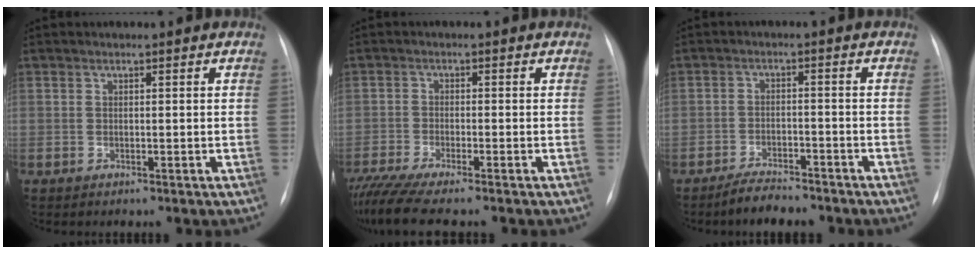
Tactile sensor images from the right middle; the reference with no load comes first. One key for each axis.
{"total": 7.8, "fx": -6.6, "fy": -0.3, "fz": 4.2, "tx": -0.077, "ty": -0.023, "tz": -0.110}
{"total": 5.0, "fx": -4.4, "fy": 1.3, "fz": 1.8, "tx": -0.041, "ty": -0.009, "tz": -0.072}